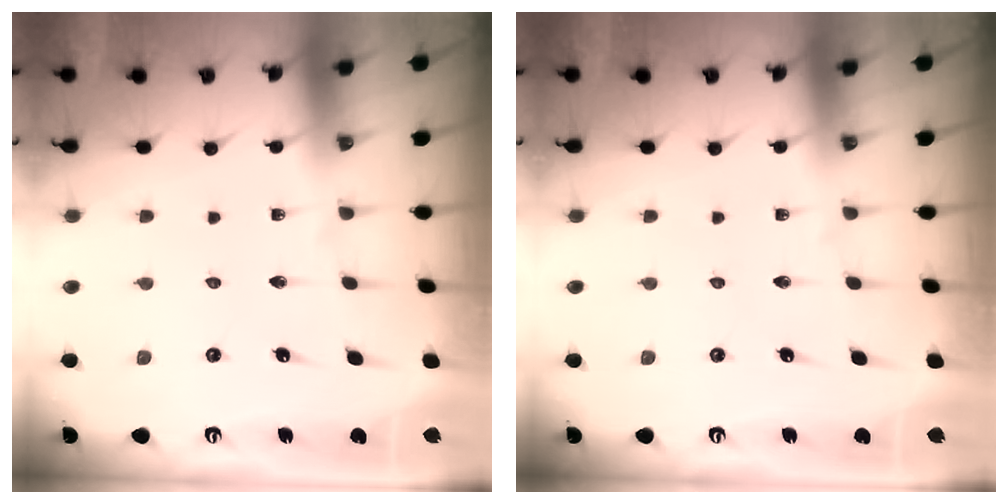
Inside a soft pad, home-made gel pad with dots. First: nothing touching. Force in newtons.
{"total": 0.0}